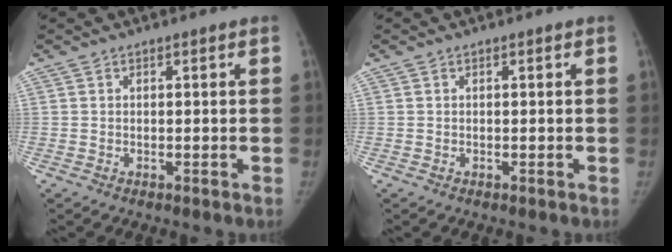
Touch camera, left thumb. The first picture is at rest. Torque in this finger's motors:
{"motor_torque": [0.06, 0.05, 0.22, 0.07, 0.03]}